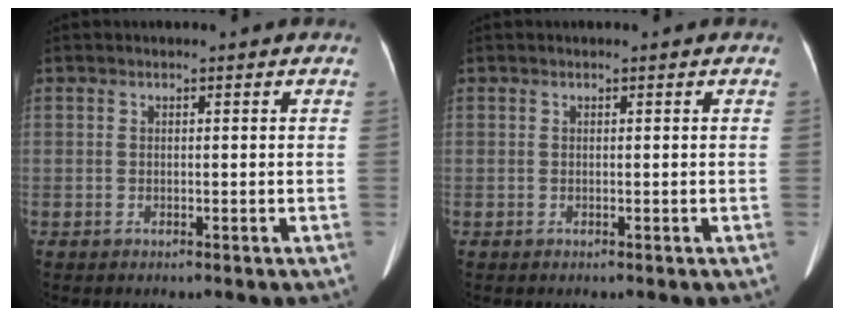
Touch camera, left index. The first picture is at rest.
{"total": 0.0}